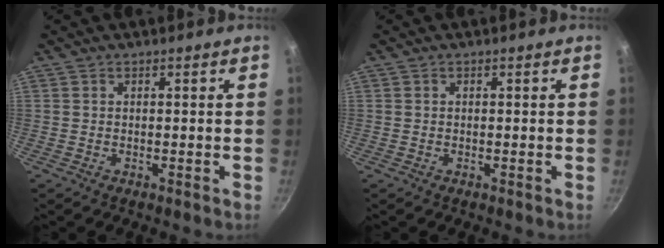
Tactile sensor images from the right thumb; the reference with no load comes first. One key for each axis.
{"total": 0.0}